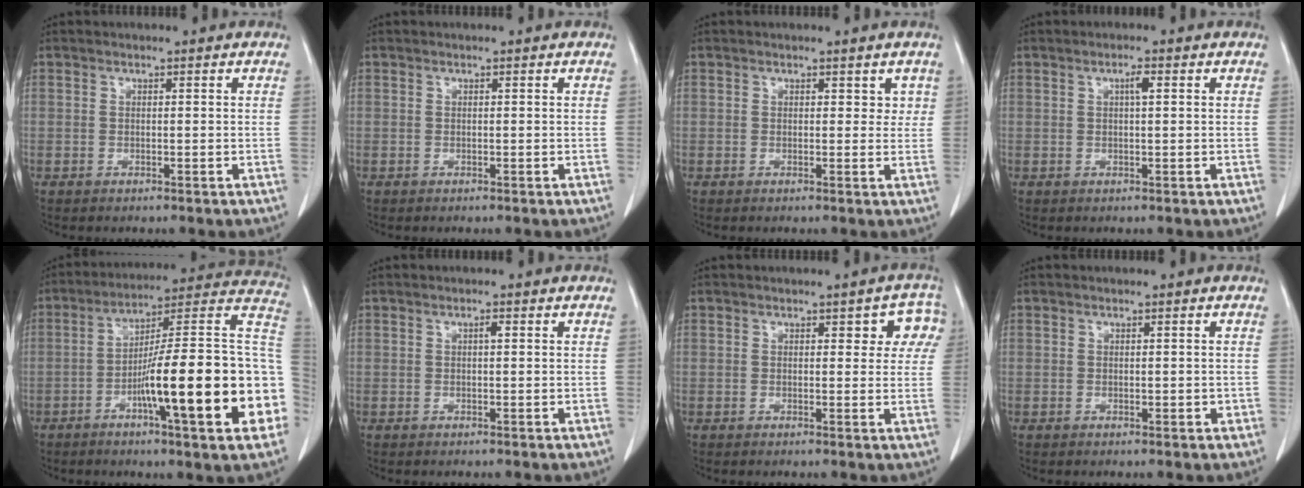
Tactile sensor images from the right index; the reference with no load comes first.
{"total": 0.0}
{"total": 2.1, "force": [1.0, 1.5, 1.0], "torque": [0.000, 0.000, 0.011]}
{"total": 1.6, "force": [0.5, 0.2, 1.5], "torque": [-0.028, 0.003, 0.007]}
{"total": 24.5, "force": [-6.5, 2.1, 23.5], "torque": [-0.256, 0.018, -0.099]}
{"total": 0.8, "force": [0.2, 0.2, 0.7], "torque": [-0.013, 0.002, 0.002]}
{"total": 4.9, "force": [2.0, 2.6, 3.7], "torque": [-0.015, 0.014, 0.016]}
{"total": 1.1, "force": [-0.3, 0.6, 0.8], "torque": [-0.009, 0.001, -0.003]}